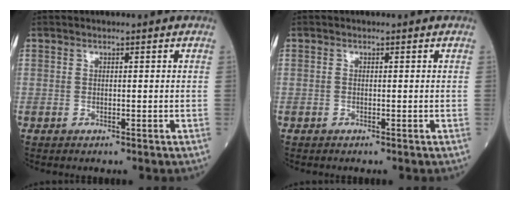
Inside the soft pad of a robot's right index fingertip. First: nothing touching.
{"total": 0.0}